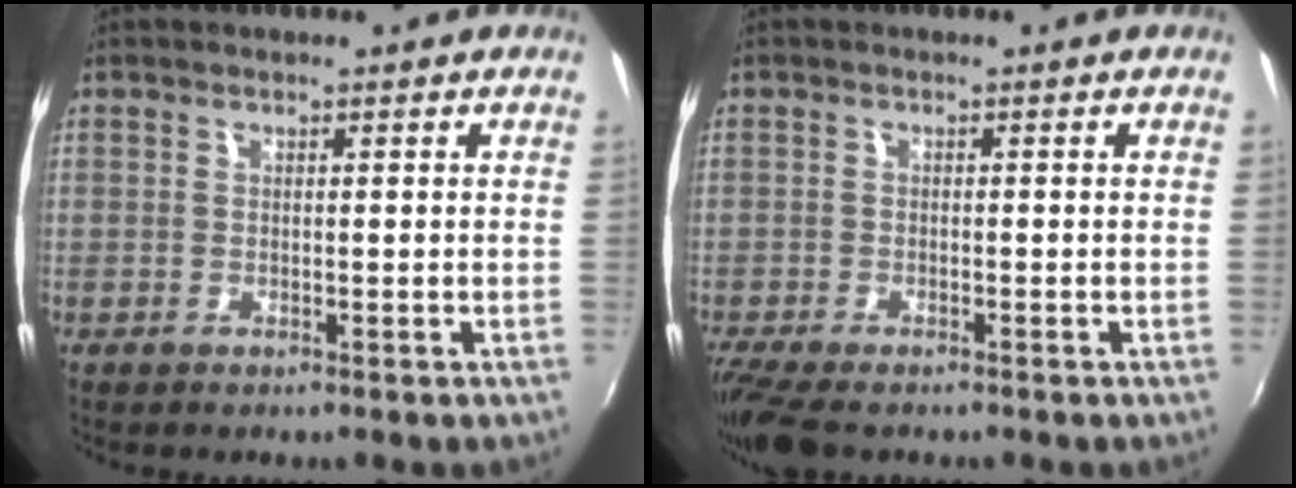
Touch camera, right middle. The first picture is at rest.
{"total": 6.5, "force": [-5.1, 1.6, 3.7], "torque": [-0.090, -0.036, -0.096]}